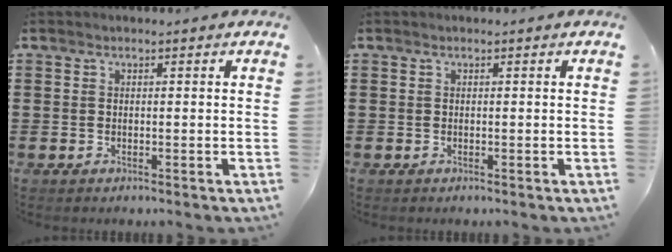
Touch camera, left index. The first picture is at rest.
{"total": 0.0}